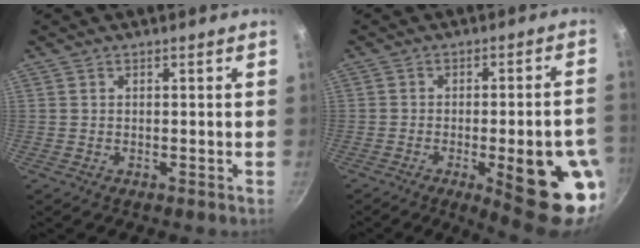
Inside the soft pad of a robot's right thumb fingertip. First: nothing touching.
{"total": 17.4, "force": [-5.5, 4.5, 15.9], "torque": [-0.184, 0.017, -0.064]}